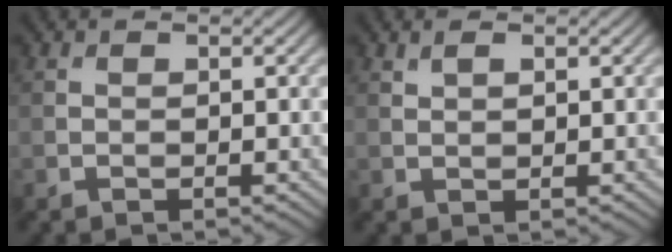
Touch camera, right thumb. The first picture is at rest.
{"total": 1.3, "force": [0.8, 0.5, 0.9], "torque": [-0.024, 0.001, 0.018]}